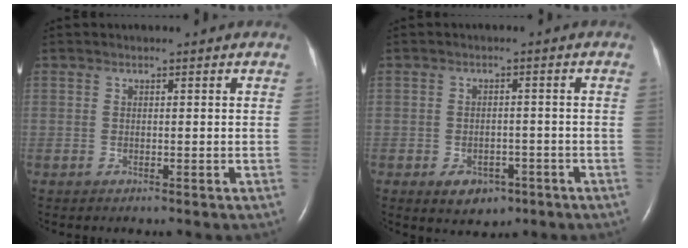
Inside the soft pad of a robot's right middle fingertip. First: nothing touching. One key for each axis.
{"total": 4.6, "fx": -2.4, "fy": 3.1, "fz": 2.4, "tx": -0.033, "ty": 0.003, "tz": -0.022}